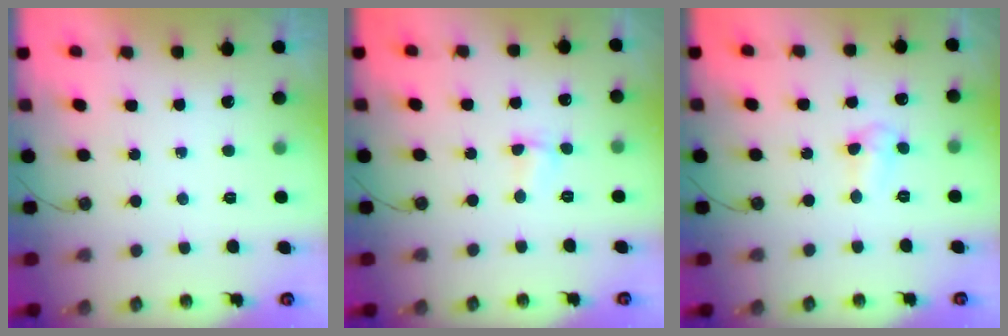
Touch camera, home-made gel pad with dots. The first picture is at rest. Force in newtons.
{"total": 2.0, "press": 1.9, "slide": 0.6}
{"total": 4.5, "press": 4.5, "slide": 0.6}